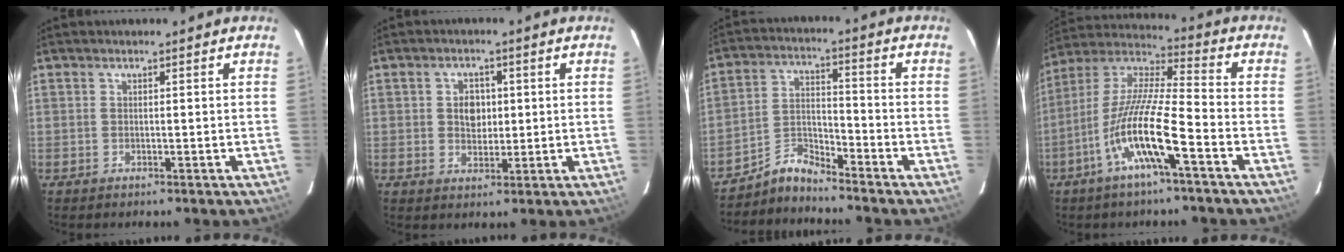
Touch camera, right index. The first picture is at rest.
{"total": 4.2, "force": [0.5, 3.3, 2.6], "torque": [-0.040, 0.008, 0.012]}
{"total": 5.3, "force": [-5.2, 0.8, 0.8], "torque": [-0.020, 0.029, -0.110]}
{"total": 14.5, "force": [-6.8, 1.4, 12.7], "torque": [-0.245, -0.008, -0.137]}